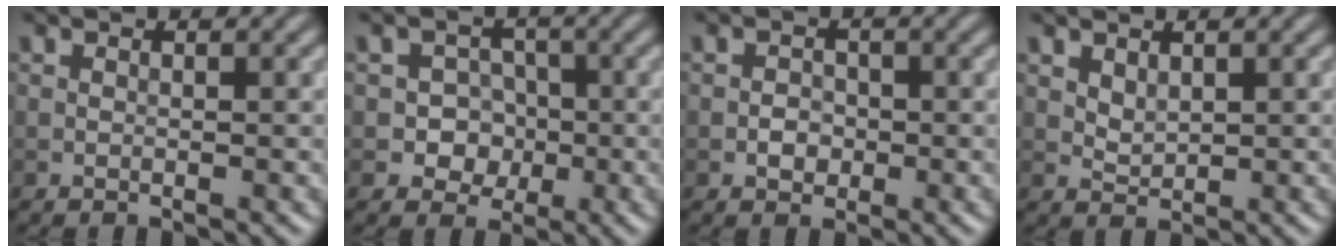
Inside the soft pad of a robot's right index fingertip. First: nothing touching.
{"total": 3.9, "force": [-1.1, 3.4, 1.5], "torque": [0.003, 0.005, -0.034]}
{"total": 1.6, "force": [-0.5, 1.3, 0.7], "torque": [-0.006, 0.001, -0.011]}
{"total": 1.4, "force": [0.8, 0.8, 0.8], "torque": [-0.018, -0.003, 0.022]}